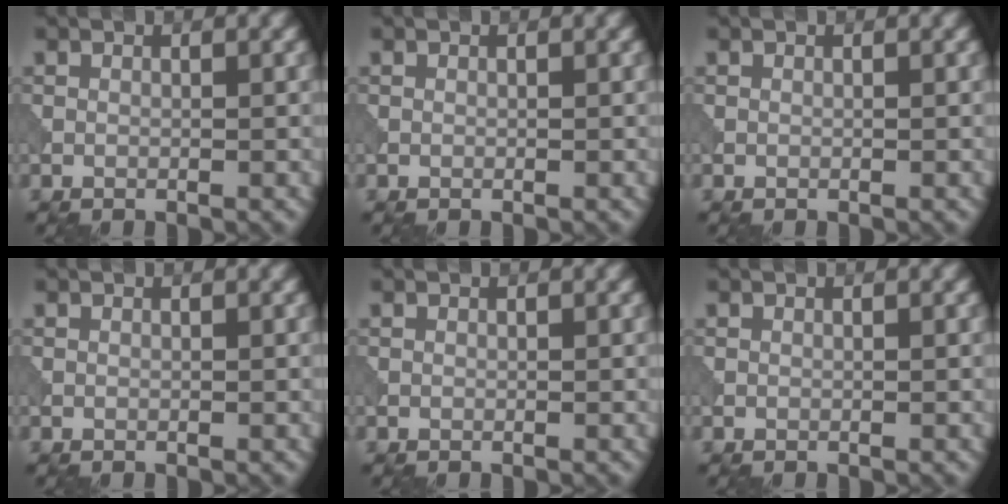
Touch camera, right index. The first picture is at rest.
{"total": 0.0}
{"total": 0.0}
{"total": 0.0}
{"total": 0.0}
{"total": 0.0}